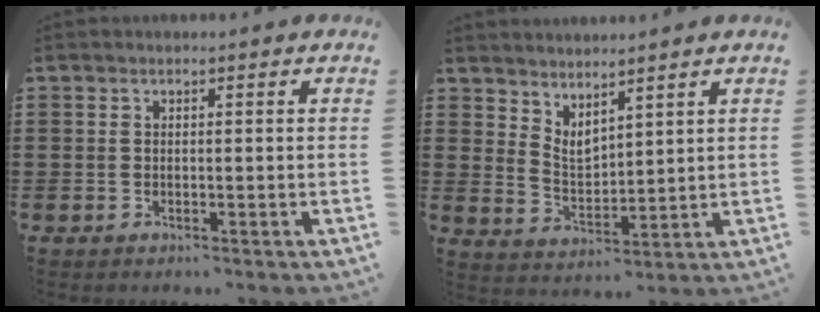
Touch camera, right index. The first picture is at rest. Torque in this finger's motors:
{"motor_torque": [-0.02, 0.04, 0.07, 0.05]}